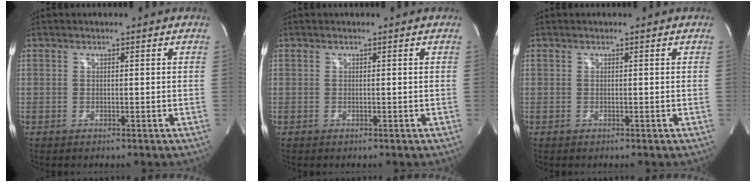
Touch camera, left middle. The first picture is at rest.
{"total": 0.0}
{"total": 0.0}